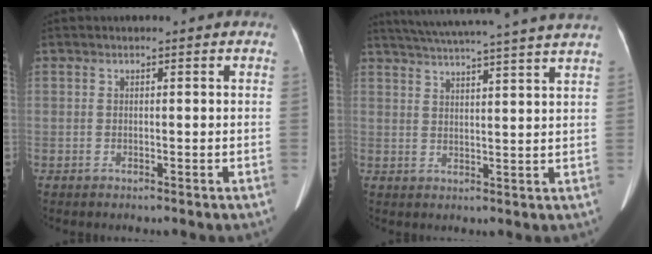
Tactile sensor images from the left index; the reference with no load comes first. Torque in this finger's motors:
{"motor_torque": [-0.11, -1.73, -0.01, 0.02]}